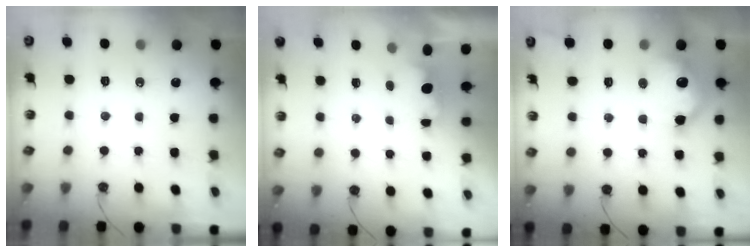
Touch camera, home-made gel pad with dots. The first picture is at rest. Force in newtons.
{"total": 0.6, "press": 0.1, "slide": 0.6}
{"total": 12.7, "press": 12.7, "slide": 1.1}